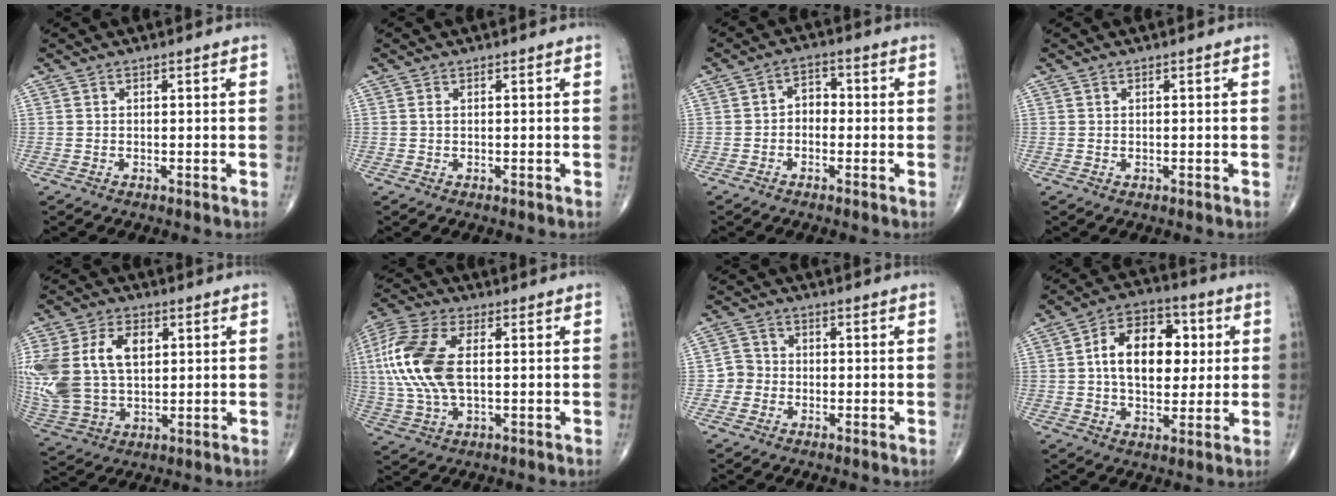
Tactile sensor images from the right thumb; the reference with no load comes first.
{"total": 0.6, "force": [0.2, 0.3, 0.5], "torque": [-0.013, 0.004, 0.005]}
{"total": 3.7, "force": [-0.7, 2.8, 2.3], "torque": [-0.011, 0.017, -0.026]}
{"total": 0.0}
{"total": 20.3, "force": [4.2, 13.4, 14.6], "torque": [-0.332, 0.011, 0.090]}
{"total": 16.5, "force": [1.7, 8.6, 14.0], "torque": [-0.328, 0.008, 0.032]}
{"total": 3.6, "force": [-1.0, 3.4, 0.7], "torque": [0.010, 0.010, -0.029]}
{"total": 15.2, "force": [2.1, 9.8, 11.5], "torque": [-0.140, 0.011, 0.026]}